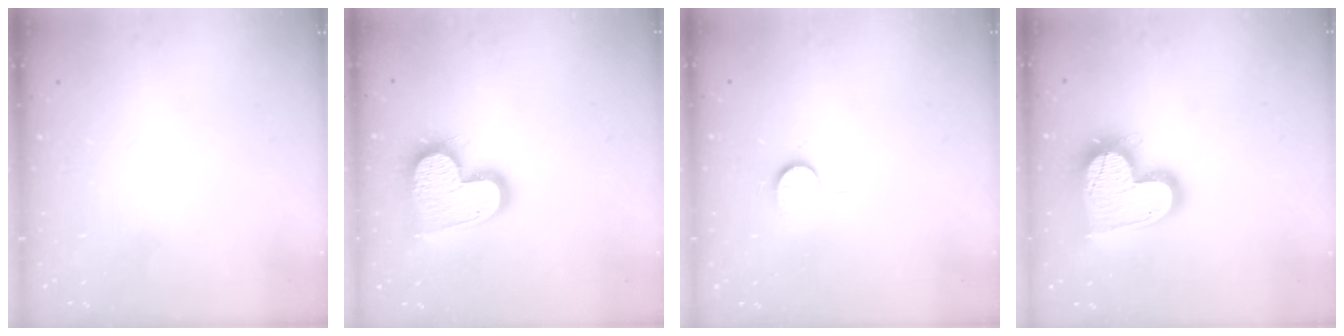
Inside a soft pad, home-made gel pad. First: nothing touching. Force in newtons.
{"total": 16.2, "press": 16.2, "slide": 1.1}
{"total": 6.3, "press": 6.3, "slide": 0.5}
{"total": 18.8, "press": 18.7, "slide": 1.6}